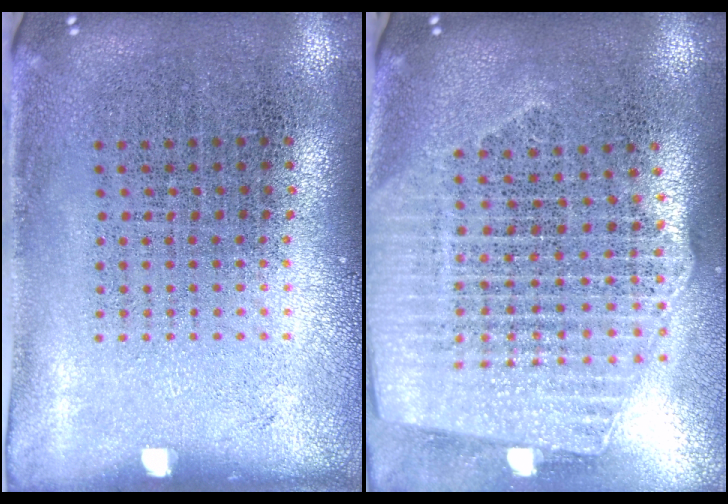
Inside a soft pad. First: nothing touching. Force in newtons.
{"total": 2.4, "press": 2.2, "slide": 1.2}